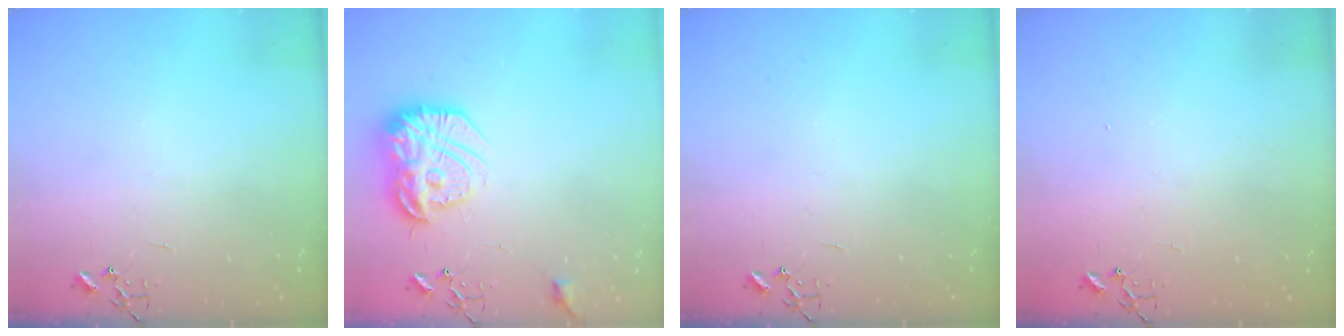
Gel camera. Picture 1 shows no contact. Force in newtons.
{"total": 17.6, "press": 17.6, "slide": 1.3}
{"total": 0.0}
{"total": 1.1, "press": 1.1, "slide": 0.1}